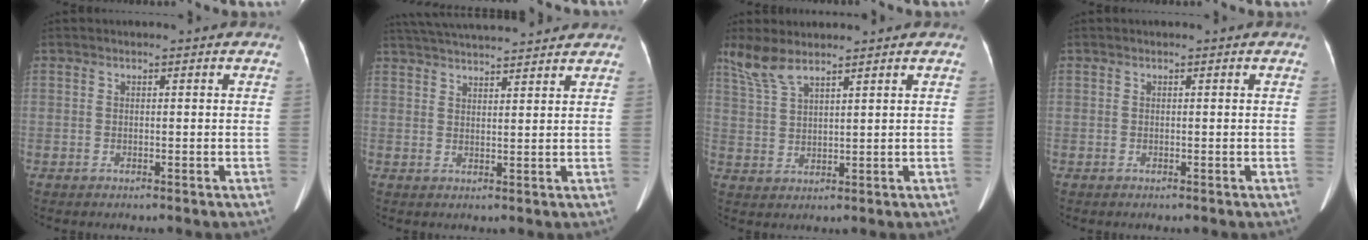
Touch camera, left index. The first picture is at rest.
{"total": 15.0, "force": [13.9, 1.1, 5.6], "torque": [-0.099, 0.032, 0.204]}
{"total": 5.1, "force": [4.2, 0.7, 2.7], "torque": [-0.068, 0.006, 0.096]}
{"total": 0.0}